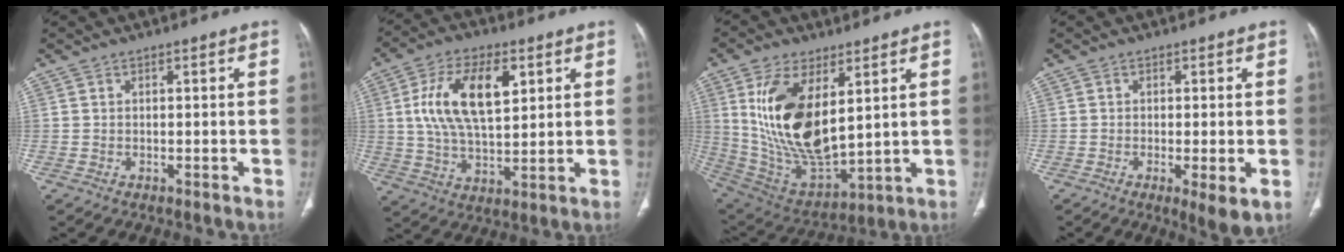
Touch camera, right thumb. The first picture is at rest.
{"total": 15.3, "force": [4.3, 7.6, 12.5], "torque": [-0.222, -0.005, 0.083]}
{"total": 19.8, "force": [5.6, 9.7, 16.3], "torque": [-0.301, -0.030, 0.125]}
{"total": 5.4, "force": [-1.6, 1.1, 5.0], "torque": [-0.085, -0.017, -0.027]}